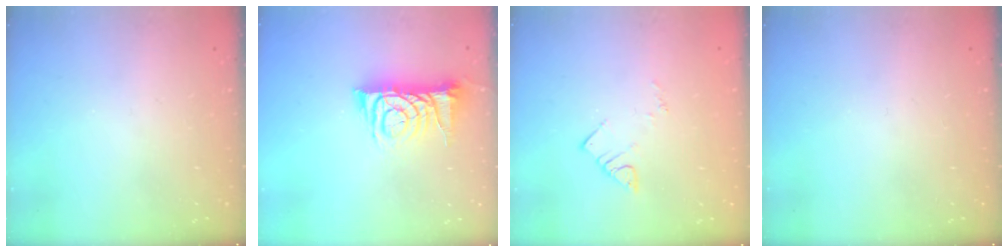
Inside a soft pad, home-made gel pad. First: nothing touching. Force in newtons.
{"total": 10.3, "press": 10.3, "slide": 1.0}
{"total": 4.5, "press": 4.5, "slide": 0.4}
{"total": 0.0}